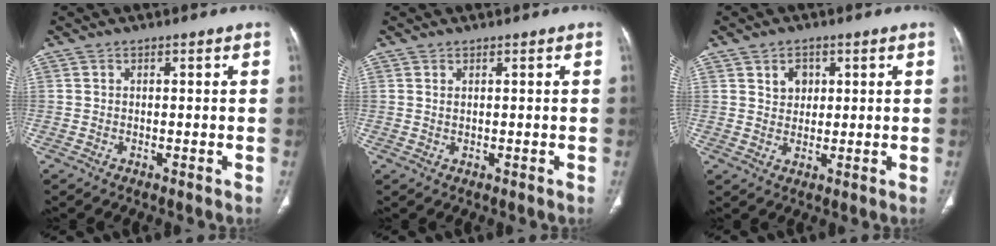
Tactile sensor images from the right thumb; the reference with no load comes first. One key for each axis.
{"total": 0.7, "fx": 0.4, "fy": 0.3, "fz": 0.5, "tx": -0.010, "ty": 0.000, "tz": 0.010}
{"total": 3.7, "fx": 1.6, "fy": 2.9, "fz": 1.7, "tx": -0.009, "ty": -0.009, "tz": 0.029}